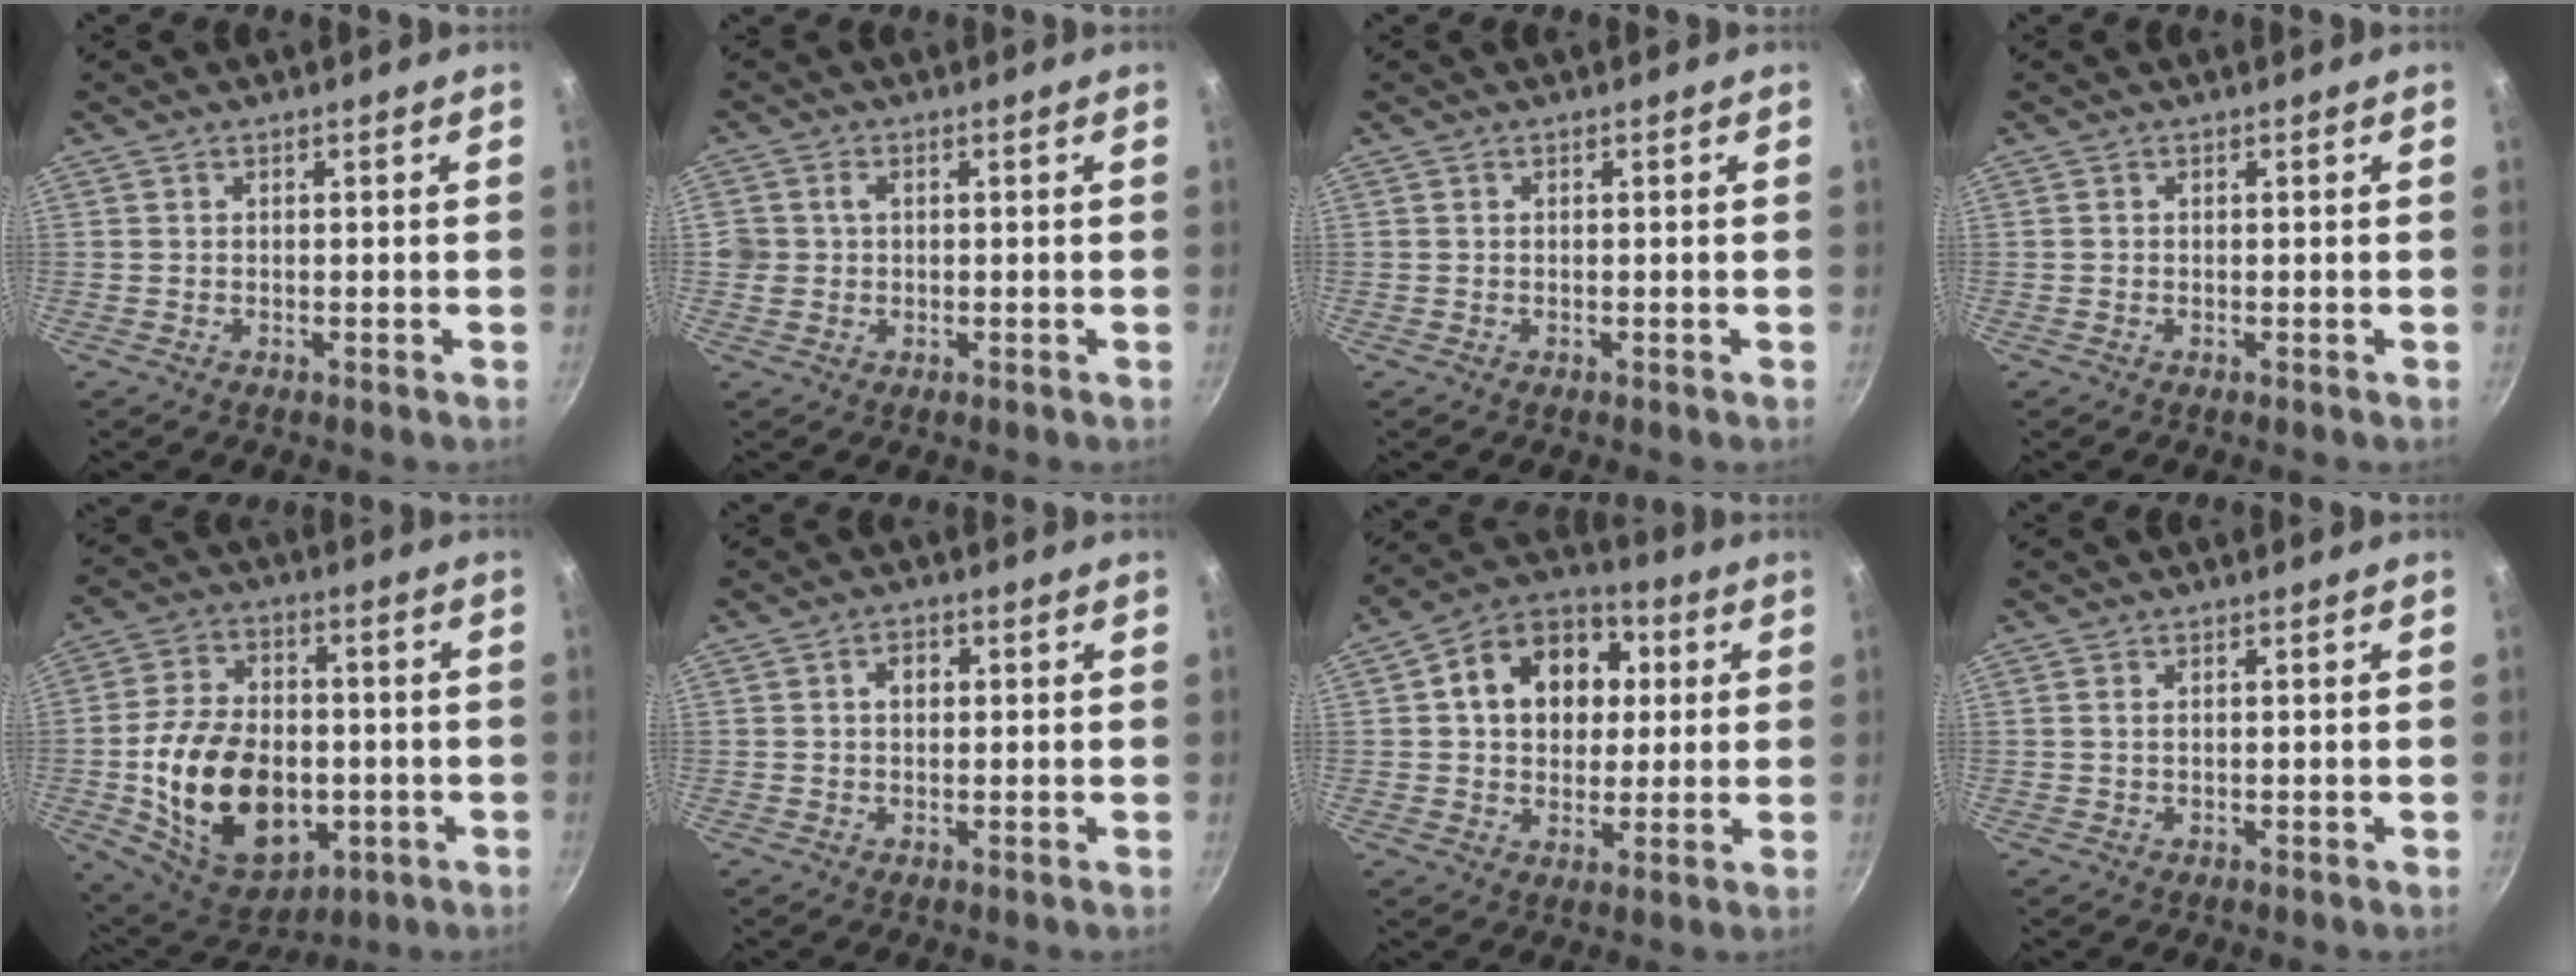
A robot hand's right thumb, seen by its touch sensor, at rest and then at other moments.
{"total": 2.5, "force": [0.3, 2.1, 1.3], "torque": [-0.013, 0.009, 0.007]}
{"total": 0.0}
{"total": 0.0}
{"total": 22.0, "force": [-3.6, 14.8, 15.9], "torque": [-0.252, 0.018, -0.044]}
{"total": 2.9, "force": [0.5, 2.1, 2.0], "torque": [-0.018, 0.009, 0.006]}
{"total": 16.0, "force": [3.2, 12.2, 9.9], "torque": [-0.127, 0.021, 0.037]}
{"total": 0.8, "force": [0.2, 0.3, 0.7], "torque": [-0.013, 0.001, 0.004]}